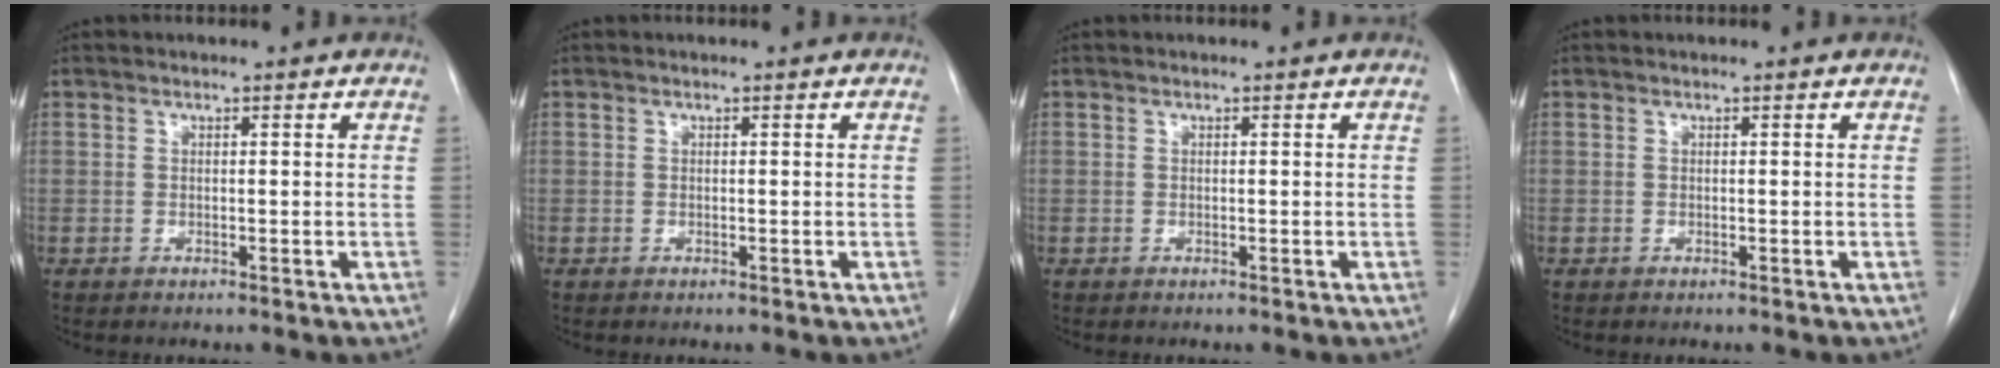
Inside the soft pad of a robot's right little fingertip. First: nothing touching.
{"total": 0.0}
{"total": 0.0}
{"total": 0.0}